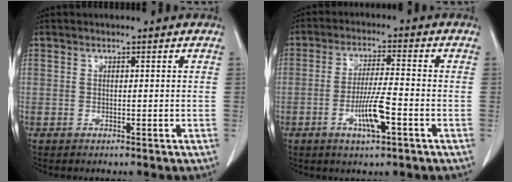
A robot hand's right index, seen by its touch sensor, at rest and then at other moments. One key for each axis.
{"total": 7.0, "fx": -2.7, "fy": 0.6, "fz": 6.5, "tx": -0.124, "ty": -0.005, "tz": -0.048}